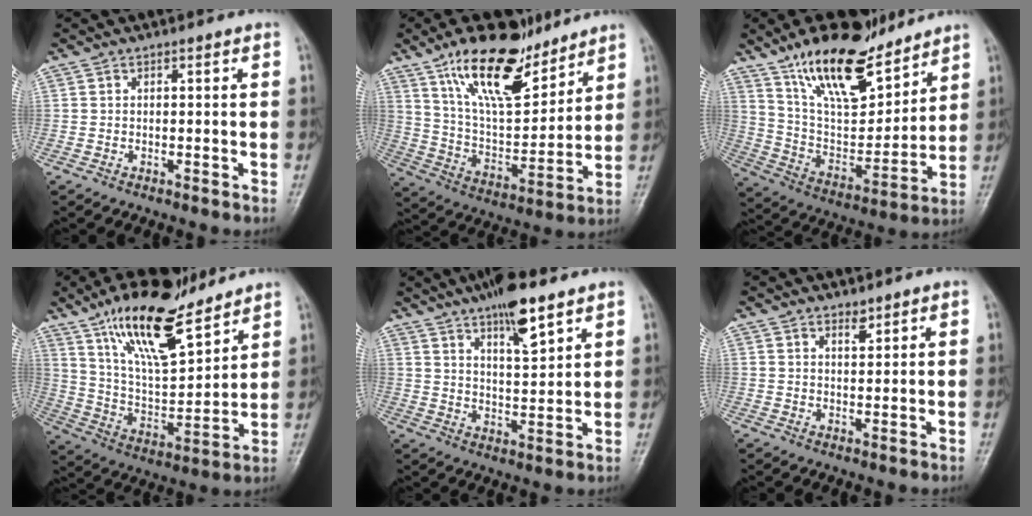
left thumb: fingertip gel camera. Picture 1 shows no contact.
{"total": 18.8, "force": [12.5, 7.6, 11.8], "torque": [-0.159, -0.067, 0.228]}
{"total": 20.4, "force": [14.3, 8.0, 12.2], "torque": [-0.156, -0.079, 0.257]}
{"total": 19.3, "force": [13.3, 6.4, 12.5], "torque": [-0.183, -0.065, 0.244]}
{"total": 10.7, "force": [7.1, 3.0, 7.5], "torque": [-0.106, -0.036, 0.116]}
{"total": 2.0, "force": [1.6, 0.9, 1.0], "torque": [-0.007, -0.012, 0.026]}